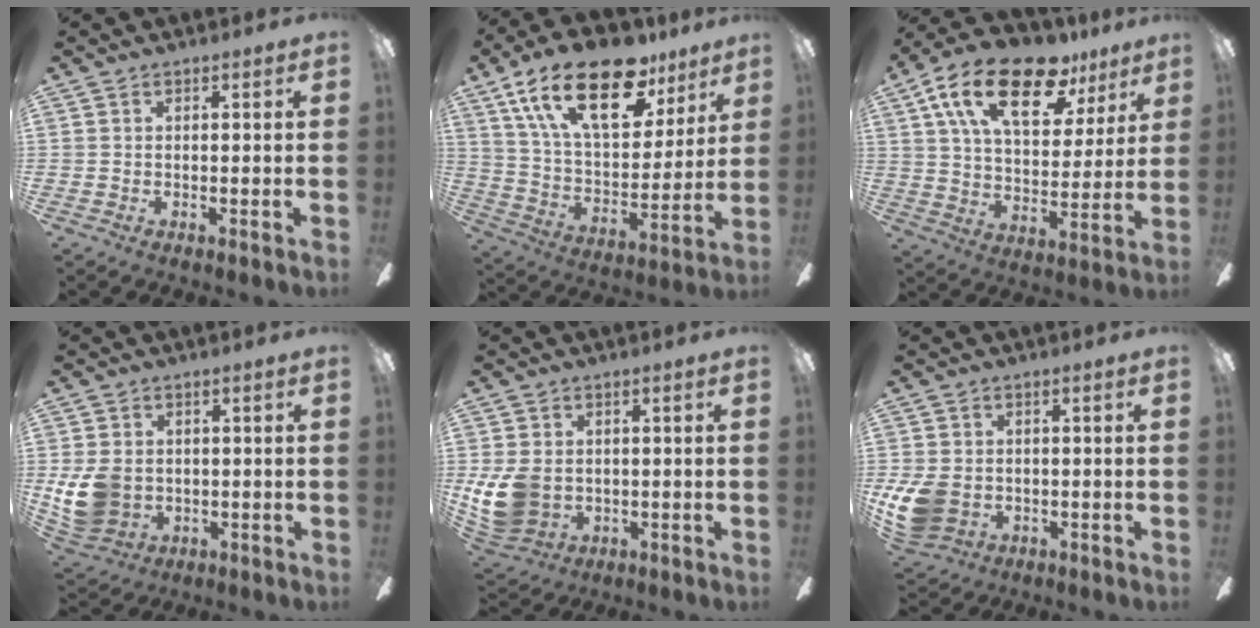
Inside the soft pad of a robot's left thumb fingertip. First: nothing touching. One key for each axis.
{"total": 25.3, "fx": 14.7, "fy": 11.9, "fz": 16.7, "tx": -0.288, "ty": -0.071, "tz": 0.254}
{"total": 22.1, "fx": 13.1, "fy": 10.8, "fz": 14.2, "tx": -0.239, "ty": -0.056, "tz": 0.224}
{"total": 10.2, "fx": -0.6, "fy": 8.5, "fz": 5.6, "tx": -0.124, "ty": 0.011, "tz": -0.006}
{"total": 10.9, "fx": -0.9, "fy": 8.7, "fz": 6.5, "tx": -0.151, "ty": 0.004, "tz": -0.015}
{"total": 9.6, "fx": -1.7, "fy": 7.7, "fz": 5.6, "tx": -0.122, "ty": 0.007, "tz": -0.028}